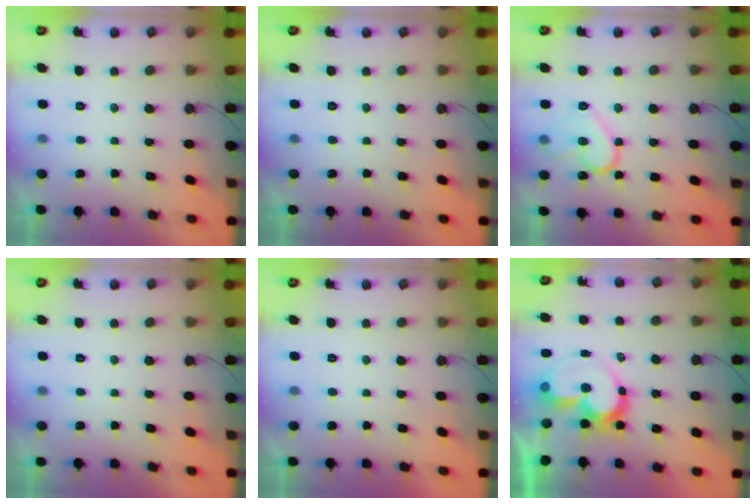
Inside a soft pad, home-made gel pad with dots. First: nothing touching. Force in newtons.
{"total": 0.0}
{"total": 13.7, "press": 13.7, "slide": 0.9}
{"total": 0.0}
{"total": 1.7, "press": 1.6, "slide": 0.1}
{"total": 12.8, "press": 12.7, "slide": 1.4}